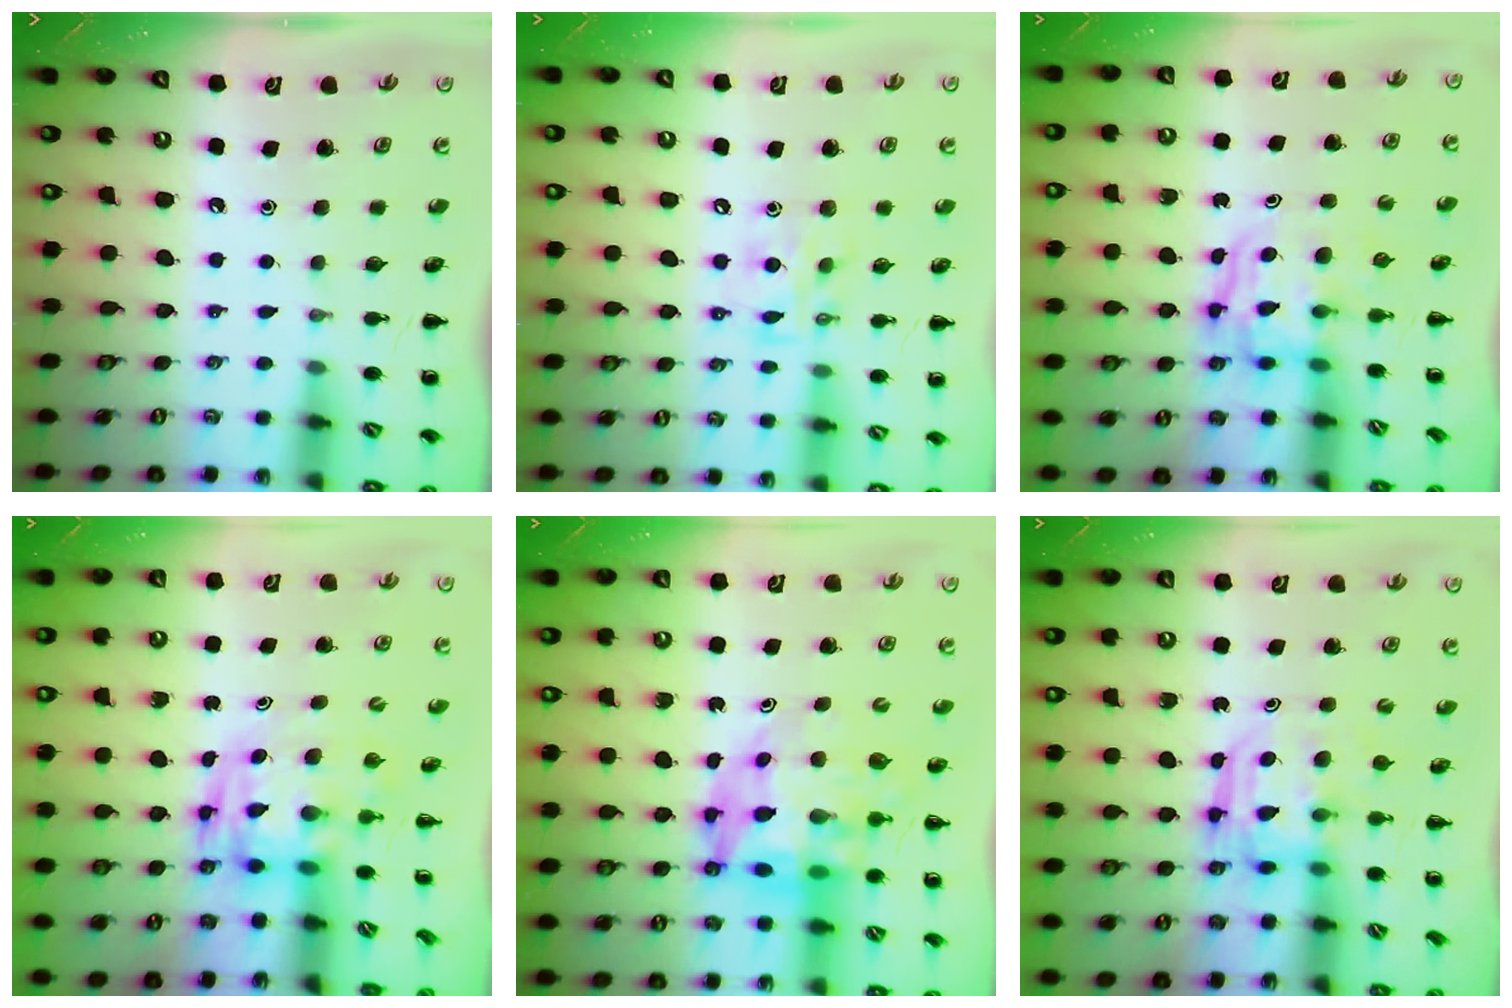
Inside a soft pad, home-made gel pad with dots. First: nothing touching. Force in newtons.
{"total": 11.1, "press": 10.9, "slide": 1.7}
{"total": 3.6, "press": 3.6, "slide": 0.2}
{"total": 3.0, "press": 3.0, "slide": 0.6}
{"total": 10.3, "press": 9.8, "slide": 3.1}
{"total": 3.0, "press": 3.0, "slide": 0.2}